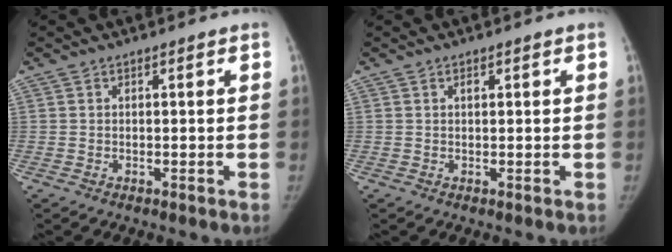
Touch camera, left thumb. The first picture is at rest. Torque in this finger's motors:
{"motor_torque": [0.06, 0.09, 0.10, -0.01, 0.00]}